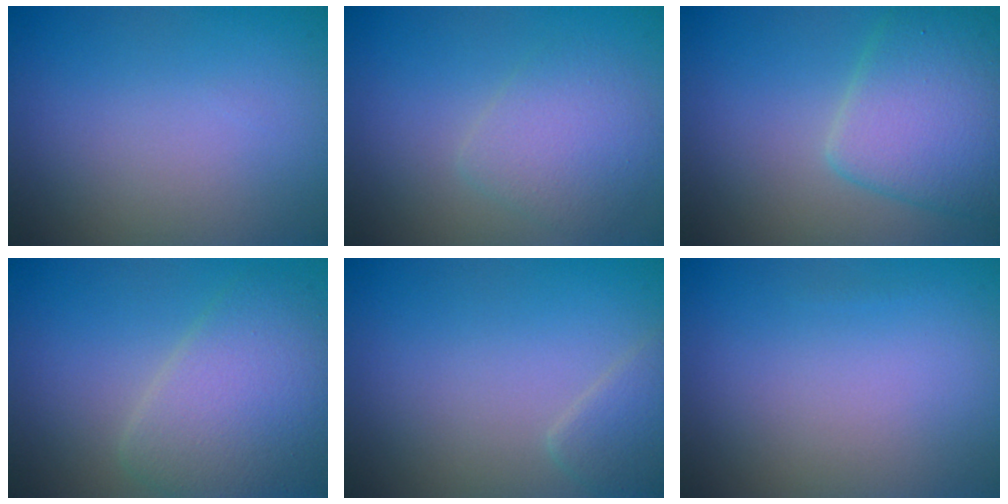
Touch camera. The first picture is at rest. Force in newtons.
{"total": 2.9, "press": 2.9, "slide": 0.0}
{"total": 5.9, "press": 5.9, "slide": 0.2}
{"total": 5.3, "press": 5.3, "slide": 0.1}
{"total": 1.9, "press": 1.9, "slide": 0.1}
{"total": 0.0}